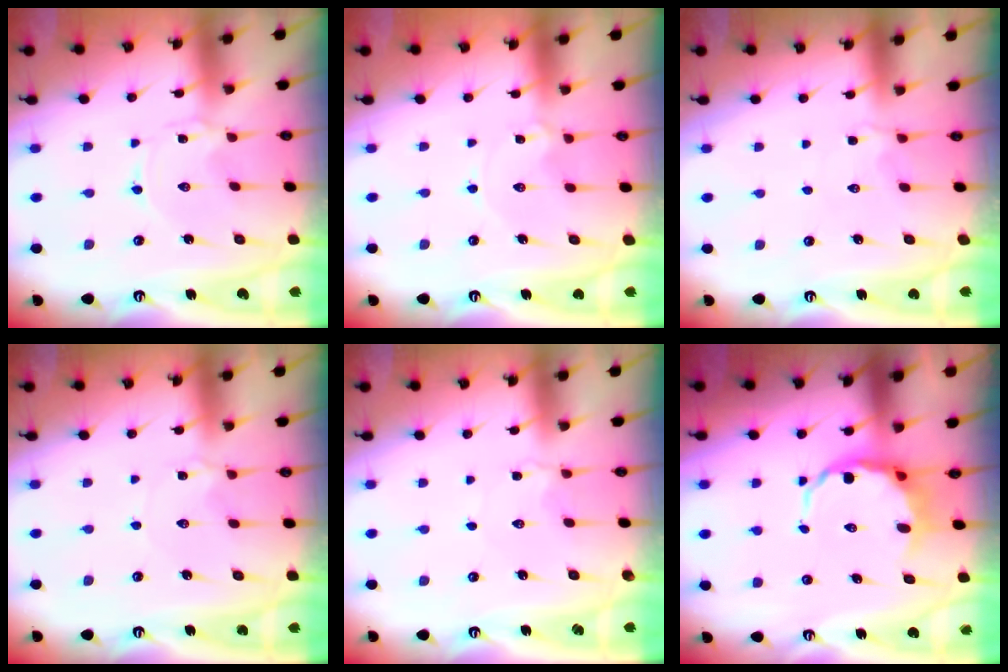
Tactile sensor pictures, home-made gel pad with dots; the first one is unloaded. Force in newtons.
{"total": 1.2, "press": 1.2, "slide": 0.1}
{"total": 2.1, "press": 1.9, "slide": 0.9}
{"total": 2.5, "press": 2.5, "slide": 0.3}
{"total": 1.9, "press": 1.9, "slide": 0.2}
{"total": 7.1, "press": 6.6, "slide": 2.6}